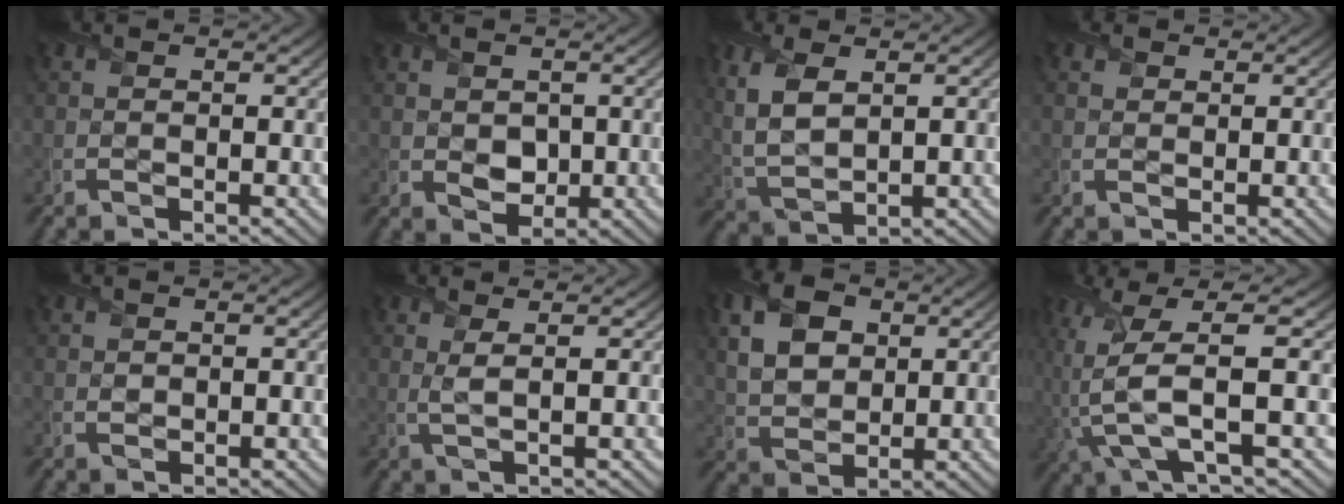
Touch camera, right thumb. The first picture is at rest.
{"total": 2.9, "force": [0.5, 2.2, 1.7], "torque": [-0.043, -0.009, 0.012]}
{"total": 6.7, "force": [2.3, 3.2, 5.3], "torque": [-0.139, 0.002, 0.050]}
{"total": 1.3, "force": [0.8, 0.9, 0.3], "torque": [-0.006, -0.001, 0.015]}
{"total": 0.8, "force": [0.3, 0.6, 0.4], "torque": [-0.012, -0.002, 0.010]}
{"total": 2.3, "force": [0.9, 0.4, 2.0], "torque": [-0.043, 0.004, 0.017]}
{"total": 7.9, "force": [2.6, 5.5, 5.0], "torque": [-0.131, 0.008, 0.046]}
{"total": 9.8, "force": [-1.1, 2.6, 9.4], "torque": [-0.210, 0.012, -0.030]}